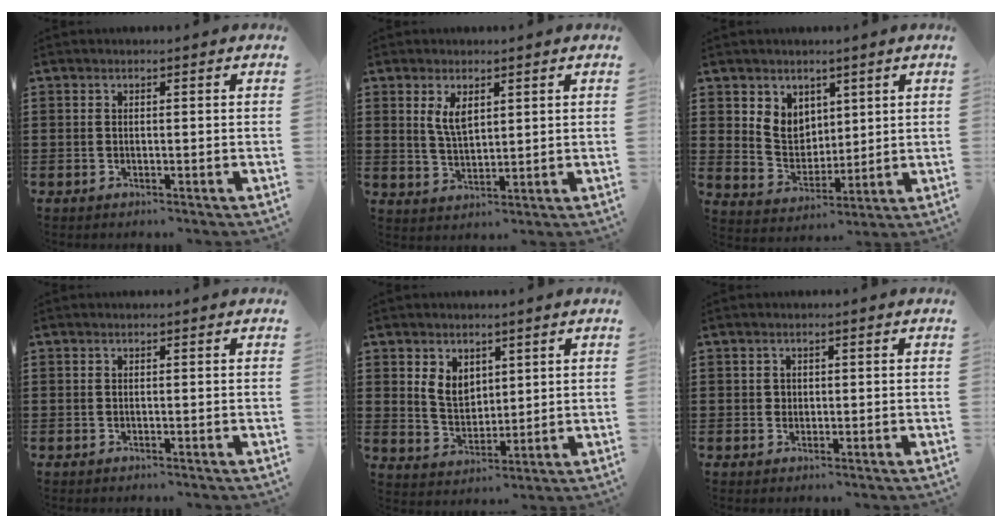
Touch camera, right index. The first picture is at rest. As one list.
[{"total": 3.8, "force": [1.9, 1.9, 2.7], "torque": [-0.050, 0.002, 0.032]}, {"total": 5.7, "force": [3.1, 4.7, 1.0], "torque": [-0.038, 0.004, 0.057]}, {"total": 0.0}, {"total": 4.9, "force": [2.2, 3.7, 2.3], "torque": [-0.051, 0.009, 0.039]}, {"total": 1.0, "force": [0.3, 0.9, 0.2], "torque": [-0.007, 0.004, 0.006]}]